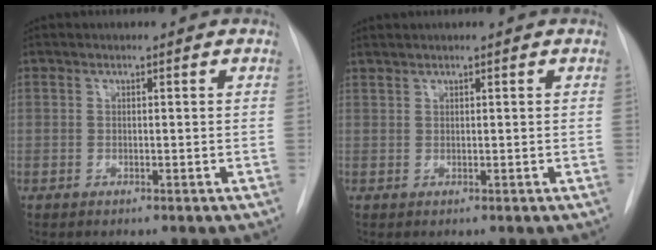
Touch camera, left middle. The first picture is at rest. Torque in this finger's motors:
{"motor_torque": [0.34, -0.74, 0.03, 0.01]}